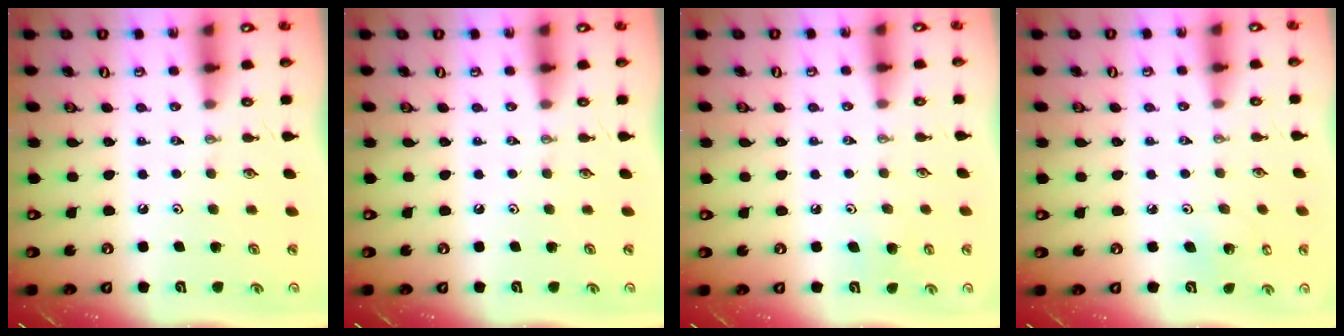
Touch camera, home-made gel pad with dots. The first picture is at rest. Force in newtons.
{"total": 0.0}
{"total": 4.4, "press": 4.4, "slide": 0.4}
{"total": 3.8, "press": 3.8, "slide": 0.3}